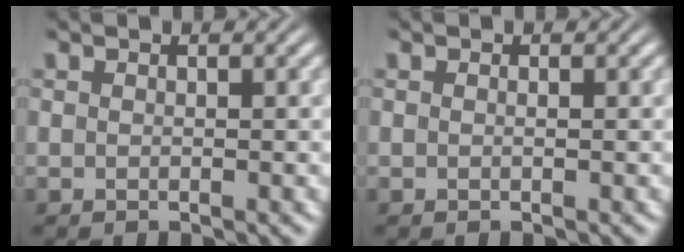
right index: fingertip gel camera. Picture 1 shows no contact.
{"total": 0.0}